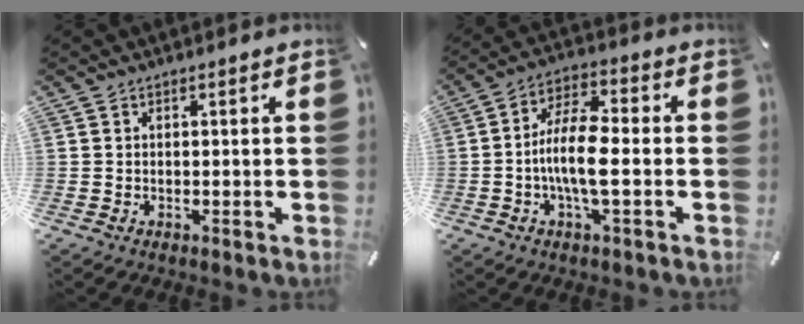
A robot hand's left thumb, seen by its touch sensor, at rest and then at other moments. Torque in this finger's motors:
{"motor_torque": [-0.03, 0.86, 1.25, 0.20, 0.29]}